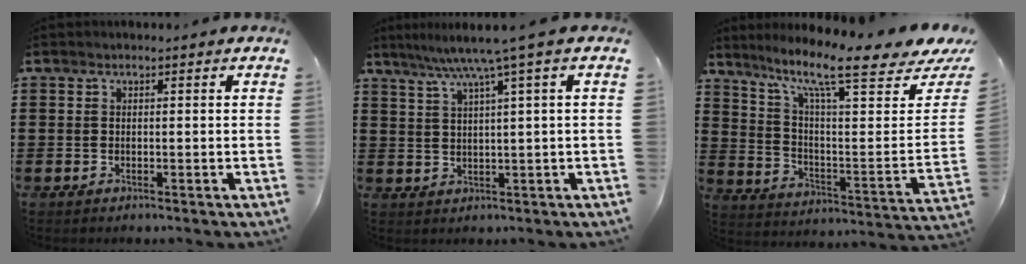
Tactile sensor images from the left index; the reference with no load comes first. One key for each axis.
{"total": 5.4, "fx": 2.8, "fy": -0.8, "fz": 4.6, "tx": -0.097, "ty": -0.009, "tz": 0.042}
{"total": 12.3, "fx": 9.2, "fy": 1.7, "fz": 8.1, "tx": -0.168, "ty": -0.067, "tz": 0.146}